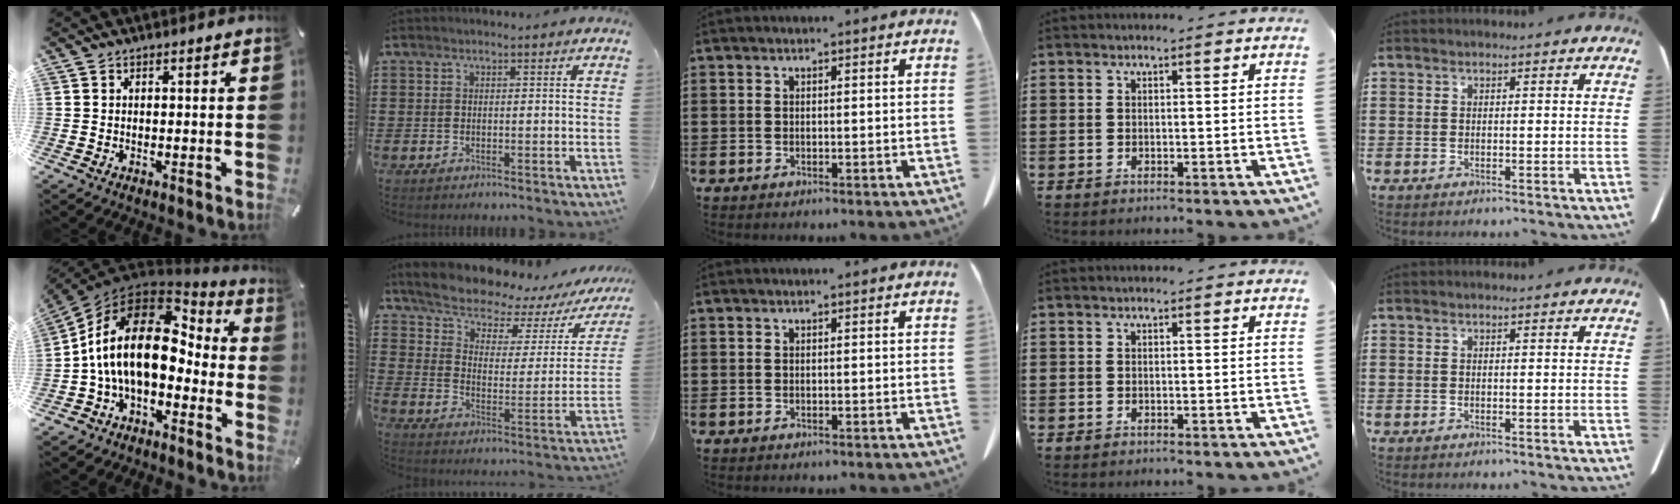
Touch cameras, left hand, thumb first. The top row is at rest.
{"thumb": {"total": 18.6, "force": [0.3, 11.7, 14.5], "torque": [-0.307, 0.003, 0.002]}, "index": {"total": 7.1, "force": [6.5, 1.9, 2.3], "torque": [-0.075, -0.047, 0.108]}}